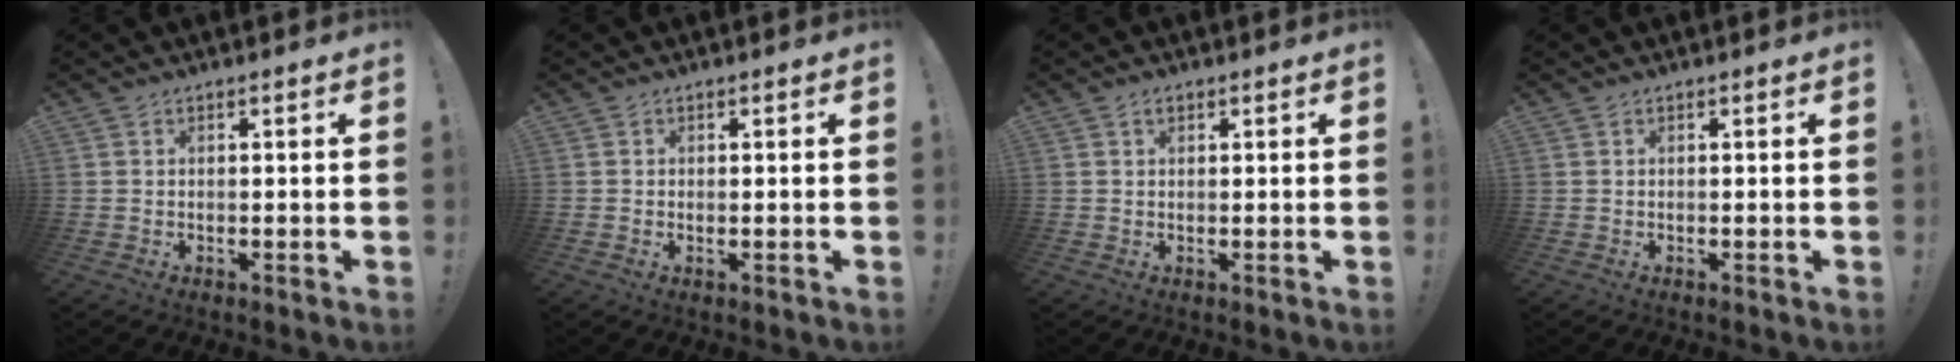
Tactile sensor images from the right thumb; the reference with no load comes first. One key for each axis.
{"total": 0.0}
{"total": 1.4, "fx": 0.8, "fy": 0.8, "fz": 0.7, "tx": -0.014, "ty": 0.003, "tz": 0.015}
{"total": 0.0}